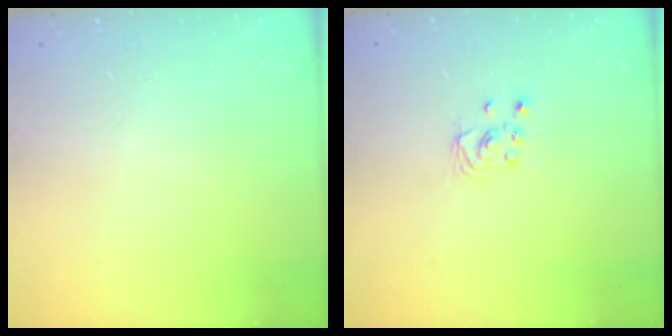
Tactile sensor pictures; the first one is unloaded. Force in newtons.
{"total": 2.3, "press": 2.2, "slide": 0.3}